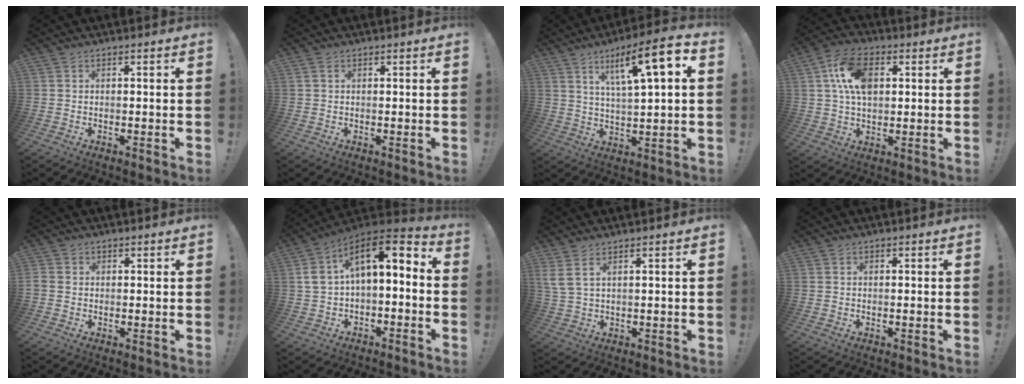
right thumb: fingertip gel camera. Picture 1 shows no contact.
{"total": 0.9, "force": [0.3, 0.5, 0.7], "torque": [-0.013, 0.003, 0.005]}
{"total": 13.3, "force": [5.4, 2.2, 11.9], "torque": [-0.193, -0.018, 0.077]}
{"total": 13.0, "force": [3.4, 8.1, 9.5], "torque": [-0.173, 0.010, 0.065]}
{"total": 2.4, "force": [0.3, 2.2, 0.8], "torque": [-0.015, 0.005, 0.008]}
{"total": 10.2, "force": [1.8, 5.8, 8.2], "torque": [-0.142, -0.006, 0.032]}
{"total": 3.9, "force": [2.3, 0.6, 3.1], "torque": [-0.079, -0.010, 0.043]}
{"total": 0.0}